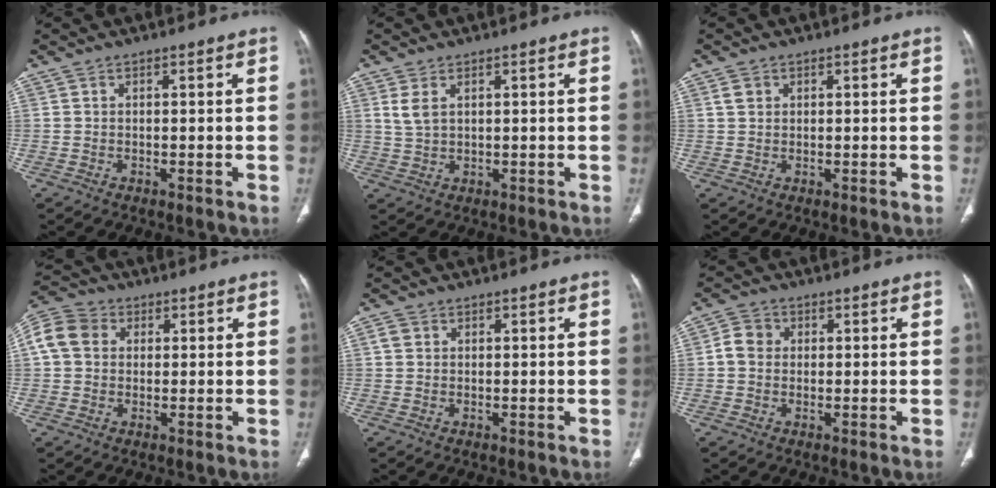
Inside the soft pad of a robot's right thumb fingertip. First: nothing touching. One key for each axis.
{"total": 3.3, "fx": 1.5, "fy": 1.8, "fz": 2.4, "tx": -0.049, "ty": -0.001, "tz": 0.039}
{"total": 1.9, "fx": 0.8, "fy": 1.5, "fz": 0.9, "tx": -0.009, "ty": -0.001, "tz": 0.017}
{"total": 8.9, "fx": 2.0, "fy": 7.2, "fz": 4.8, "tx": -0.088, "ty": 0.021, "tz": 0.029}
{"total": 1.5, "fx": 0.4, "fy": 1.3, "fz": 0.7, "tx": -0.010, "ty": 0.003, "tz": 0.005}
{"total": 3.8, "fx": 0.2, "fy": 3.3, "fz": 1.8, "tx": -0.024, "ty": 0.009, "tz": -0.002}